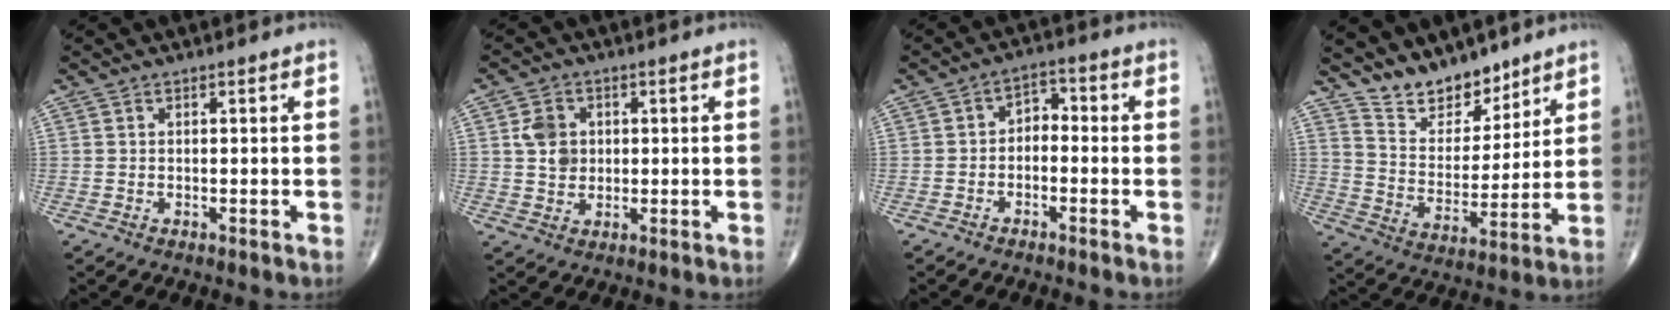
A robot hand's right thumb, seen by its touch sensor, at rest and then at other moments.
{"total": 5.4, "force": [1.0, 4.4, 2.9], "torque": [-0.032, -0.004, 0.018]}
{"total": 3.8, "force": [-1.0, 2.6, 2.6], "torque": [-0.025, 0.027, -0.028]}
{"total": 11.1, "force": [9.3, 5.0, 3.5], "torque": [-0.029, -0.071, 0.177]}